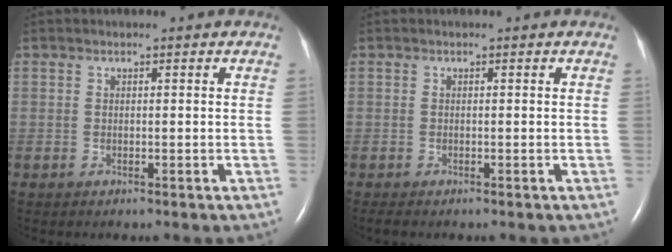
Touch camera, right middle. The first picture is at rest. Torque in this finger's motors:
{"motor_torque": [0.24, -0.13, 0.04, 0.00]}